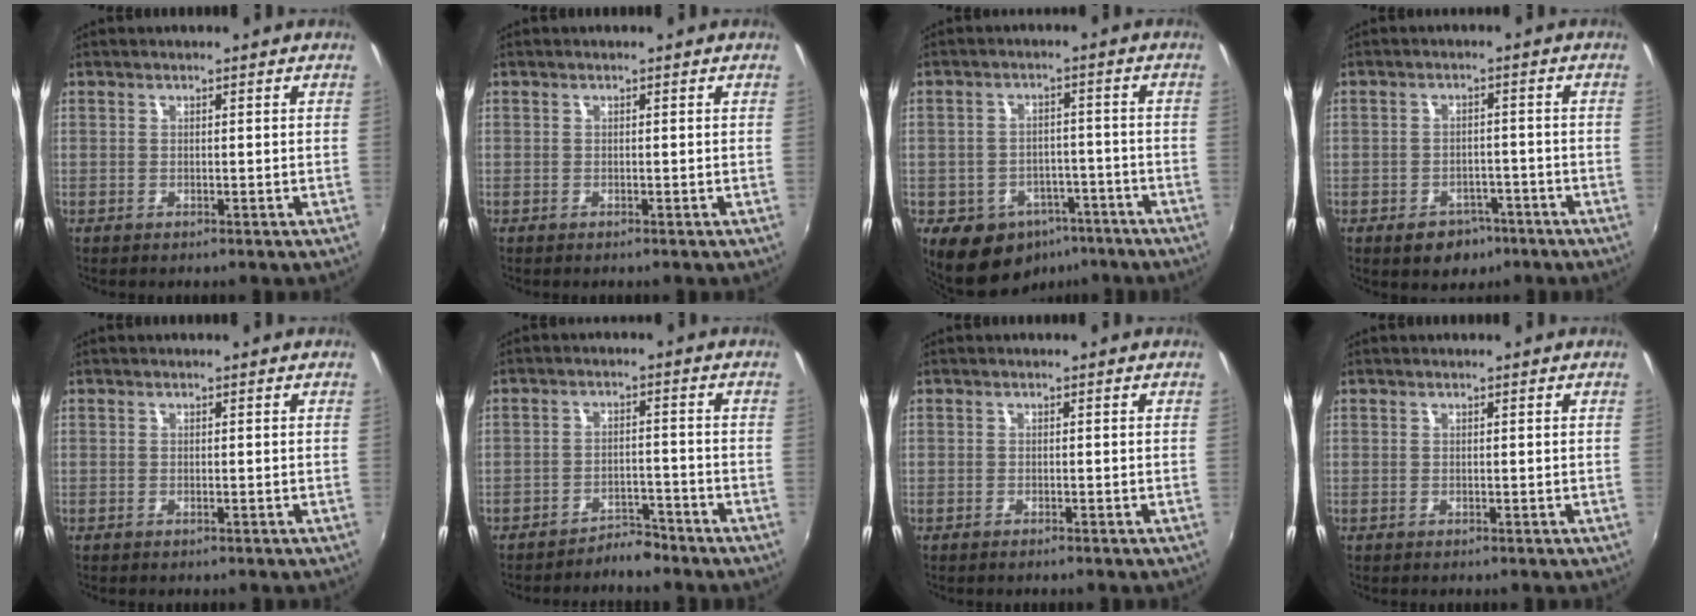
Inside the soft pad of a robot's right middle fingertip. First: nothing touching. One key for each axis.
{"total": 0.0}
{"total": 11.6, "fx": -6.9, "fy": 8.3, "fz": 4.3, "tx": -0.099, "ty": 0.011, "tz": -0.078}
{"total": 6.3, "fx": -4.0, "fy": 4.3, "fz": 2.3, "tx": -0.054, "ty": 0.002, "tz": -0.045}
{"total": 0.0}
{"total": 4.1, "fx": -3.9, "fy": 1.0, "fz": 0.7, "tx": -0.025, "ty": 0.006, "tz": -0.061}
{"total": 0.6, "fx": -0.6, "fy": 0.0, "fz": 0.2, "tx": -0.005, "ty": -0.003, "tz": -0.013}
{"total": 0.0}